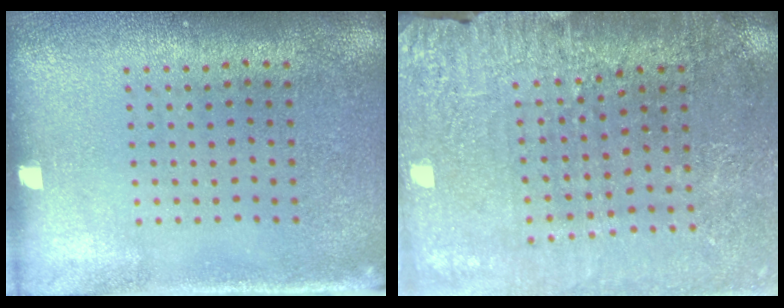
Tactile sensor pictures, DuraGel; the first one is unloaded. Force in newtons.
{"total": 3.0, "press": 3.0, "slide": 0.1}